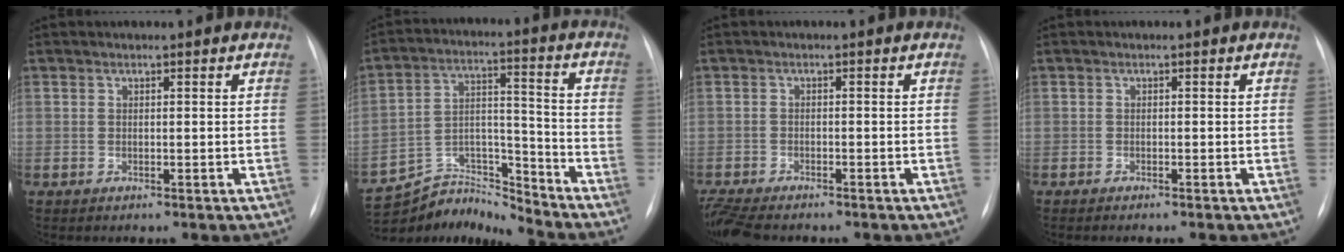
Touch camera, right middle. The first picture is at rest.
{"total": 10.5, "force": [-10.4, -0.3, -1.4], "torque": [0.029, 0.059, -0.191]}
{"total": 7.7, "force": [-6.6, 2.1, 3.4], "torque": [-0.070, -0.013, -0.110]}
{"total": 1.8, "force": [-1.5, -0.1, 1.0], "torque": [-0.011, -0.002, -0.017]}